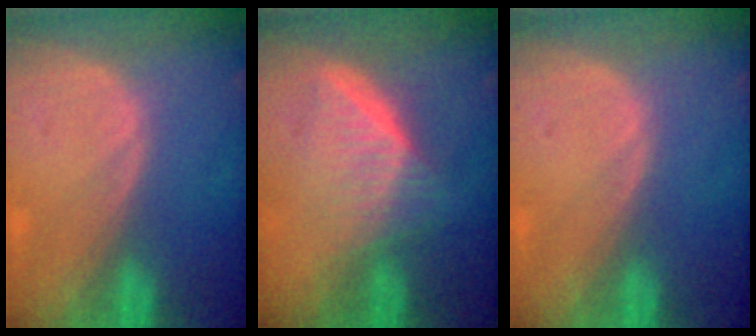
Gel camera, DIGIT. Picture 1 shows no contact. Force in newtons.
{"total": 6.8, "press": 6.1, "slide": 3.1}
{"total": 0.0}